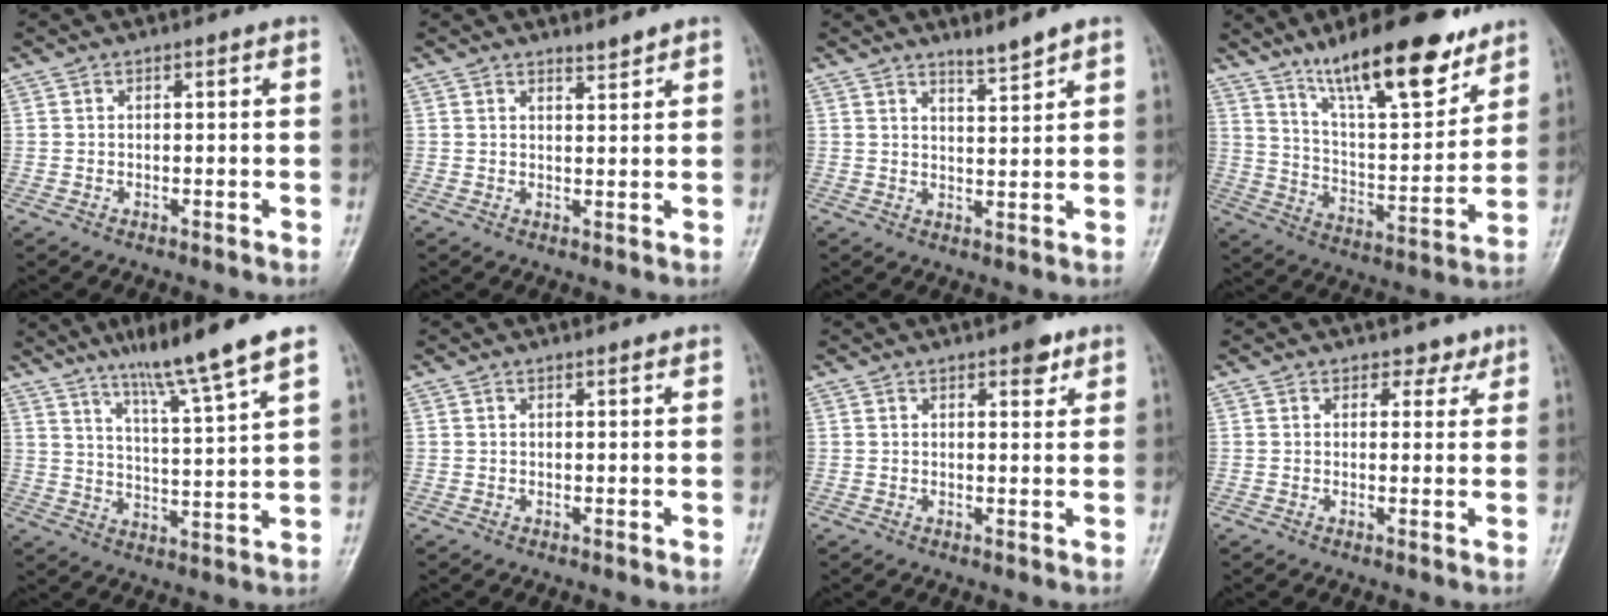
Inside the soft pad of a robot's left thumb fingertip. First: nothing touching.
{"total": 1.8, "force": [1.7, 0.1, 0.6], "torque": [-0.003, -0.018, 0.030]}
{"total": 3.5, "force": [3.1, -0.1, 1.7], "torque": [-0.028, -0.030, 0.056]}
{"total": 19.6, "force": [13.7, 5.6, 12.9], "torque": [-0.168, -0.073, 0.233]}
{"total": 12.9, "force": [9.3, 0.0, 8.9], "torque": [-0.143, -0.049, 0.155]}
{"total": 0.9, "force": [0.8, 0.0, 0.4], "torque": [-0.005, -0.002, 0.014]}
{"total": 3.6, "force": [2.3, 1.4, 2.3], "torque": [-0.018, -0.010, 0.029]}
{"total": 2.5, "force": [1.8, 1.6, 0.4], "torque": [0.017, -0.010, 0.021]}